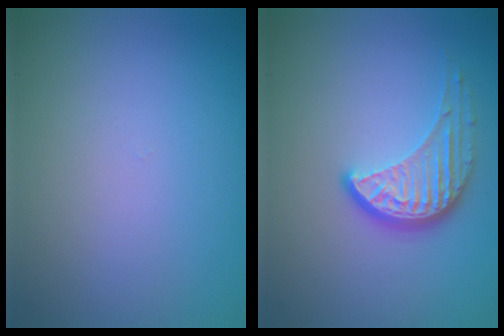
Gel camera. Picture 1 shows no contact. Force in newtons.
{"total": 4.0, "press": 2.9, "slide": 2.8}